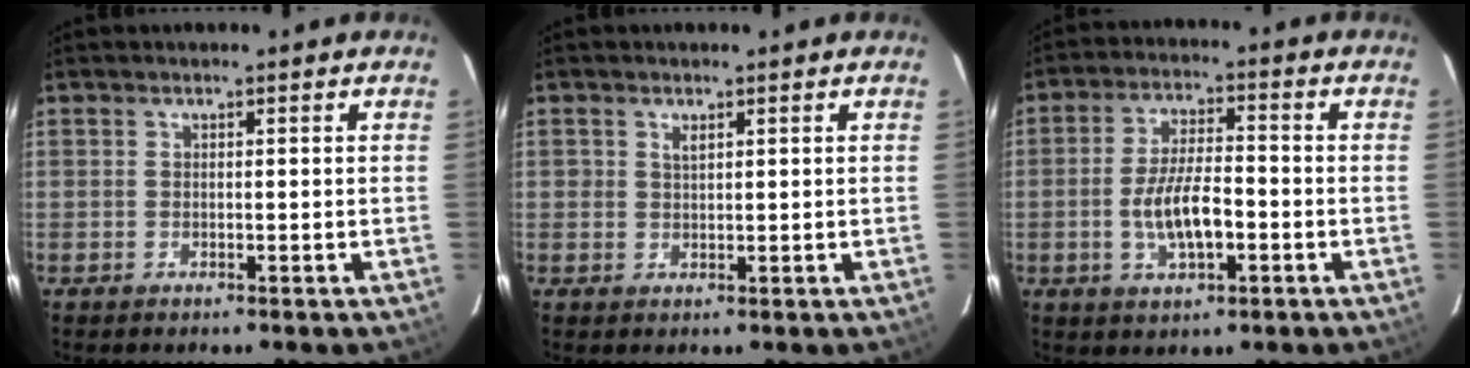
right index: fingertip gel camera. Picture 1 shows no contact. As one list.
[{"total": 1.1, "force": [0.7, 0.7, 0.6], "torque": [-0.008, 0.002, 0.013]}, {"total": 8.8, "force": [-2.4, 3.1, 7.9], "torque": [-0.154, 0.001, -0.039]}]